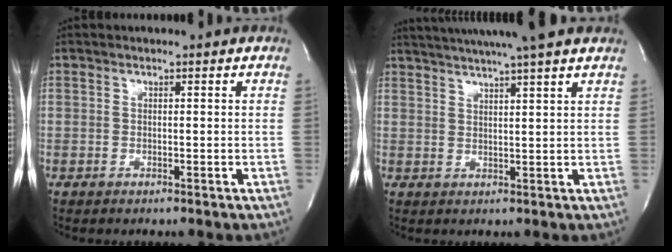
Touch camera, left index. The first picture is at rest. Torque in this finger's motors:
{"motor_torque": [0.76, -0.78, 0.66, 0.17]}